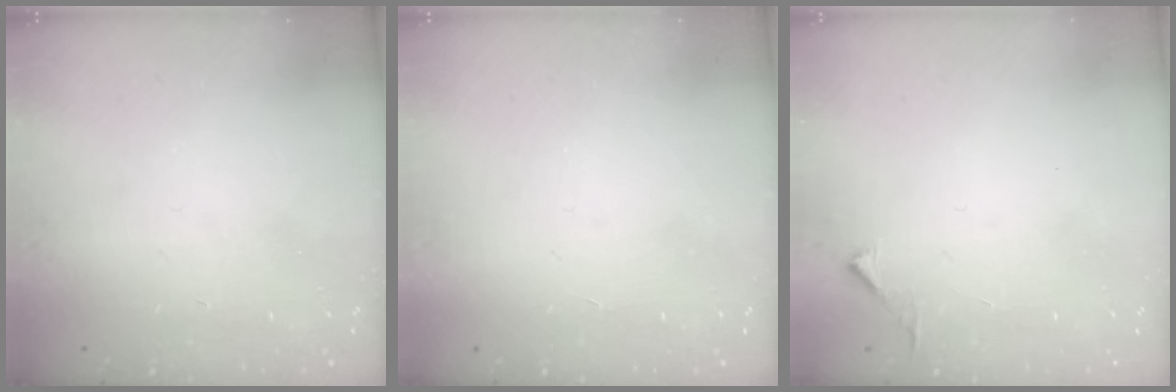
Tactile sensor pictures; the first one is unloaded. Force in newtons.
{"total": 1.5, "press": 1.5, "slide": 0.1}
{"total": 2.8, "press": 2.8, "slide": 0.3}